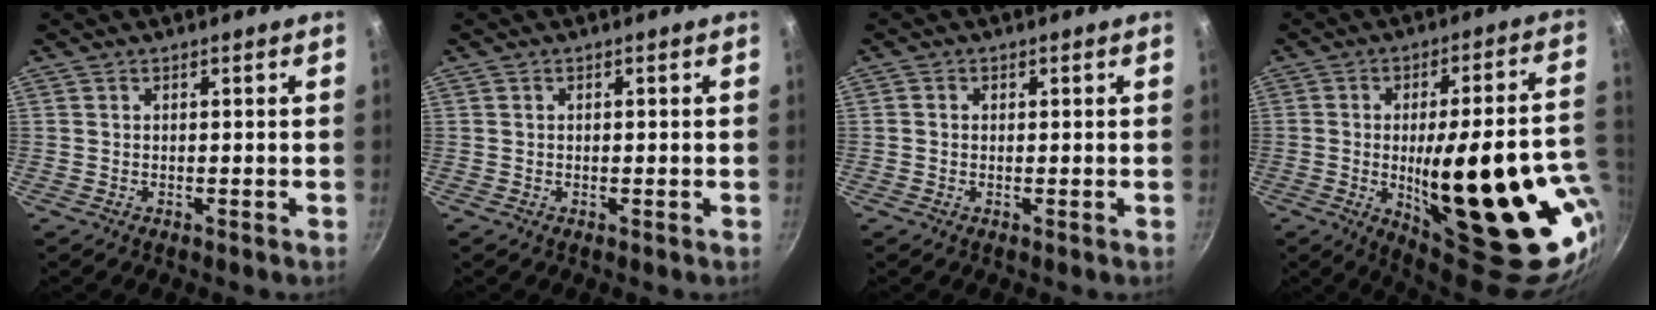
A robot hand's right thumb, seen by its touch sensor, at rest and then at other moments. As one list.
[{"total": 0.6, "force": [0.2, 0.4, 0.3], "torque": [-0.004, 0.003, 0.003]}, {"total": 1.0, "force": [0.1, 0.9, 0.3], "torque": [-0.004, 0.003, 0.000]}, {"total": 31.0, "force": [-4.7, 10.2, 28.9], "torque": [-0.362, -0.005, -0.038]}]